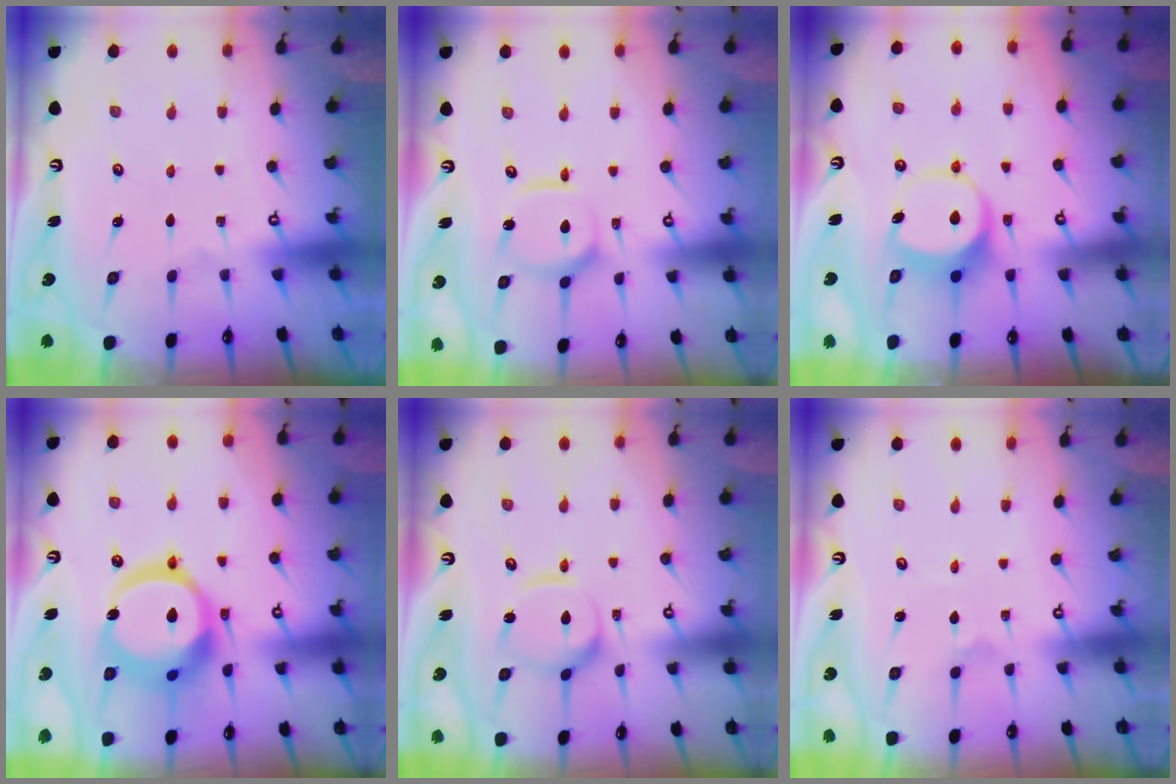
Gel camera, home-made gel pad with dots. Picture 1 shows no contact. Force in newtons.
{"total": 11.6, "press": 11.5, "slide": 1.5}
{"total": 8.4, "press": 8.4, "slide": 1.1}
{"total": 20.9, "press": 20.7, "slide": 2.4}
{"total": 10.2, "press": 10.2, "slide": 1.0}
{"total": 1.0, "press": 0.9, "slide": 0.4}